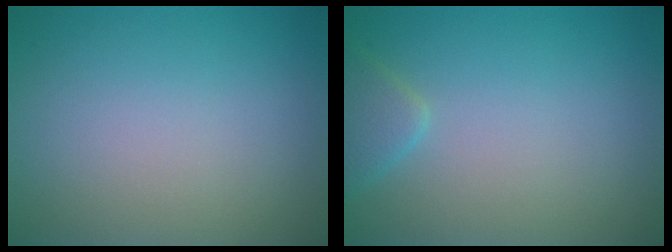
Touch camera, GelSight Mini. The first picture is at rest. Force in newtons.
{"total": 1.8, "press": 1.8, "slide": 0.1}